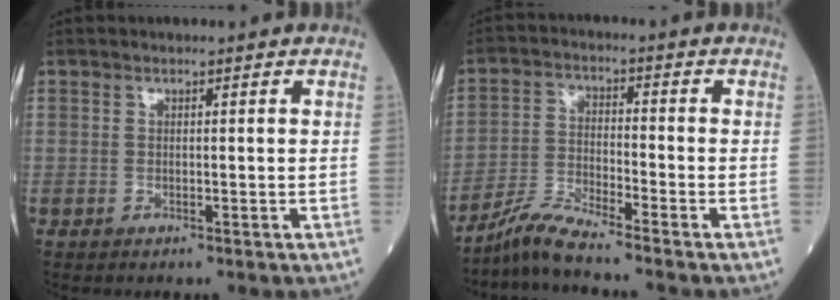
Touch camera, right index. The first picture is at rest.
{"total": 5.6, "force": [-5.3, -1.1, 1.7], "torque": [-0.040, -0.020, -0.106]}